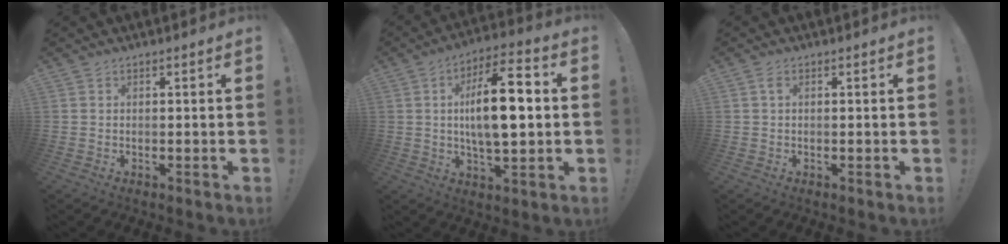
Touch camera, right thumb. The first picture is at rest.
{"total": 16.4, "force": [0.8, 6.2, 15.2], "torque": [-0.251, 0.002, 0.000]}
{"total": 1.1, "force": [0.2, 0.4, 1.0], "torque": [-0.025, 0.005, 0.004]}